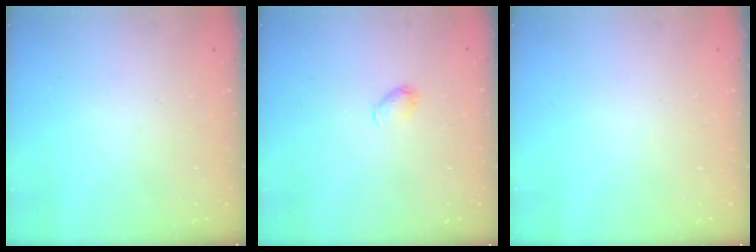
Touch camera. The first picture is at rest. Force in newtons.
{"total": 3.4, "press": 3.3, "slide": 0.7}
{"total": 0.0}